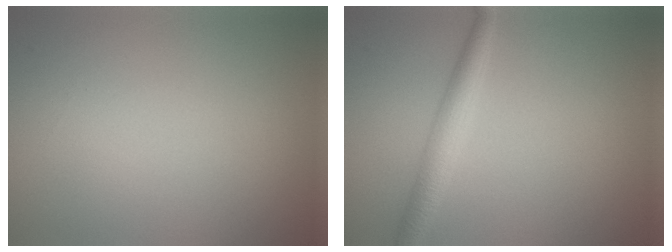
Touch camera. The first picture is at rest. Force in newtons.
{"total": 2.7, "press": 2.7, "slide": 0.1}